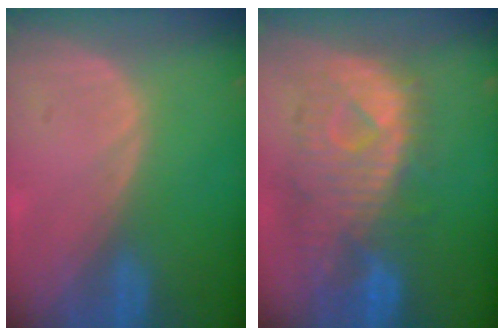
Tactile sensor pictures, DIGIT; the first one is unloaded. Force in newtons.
{"total": 10.9, "press": 9.6, "slide": 5.0}